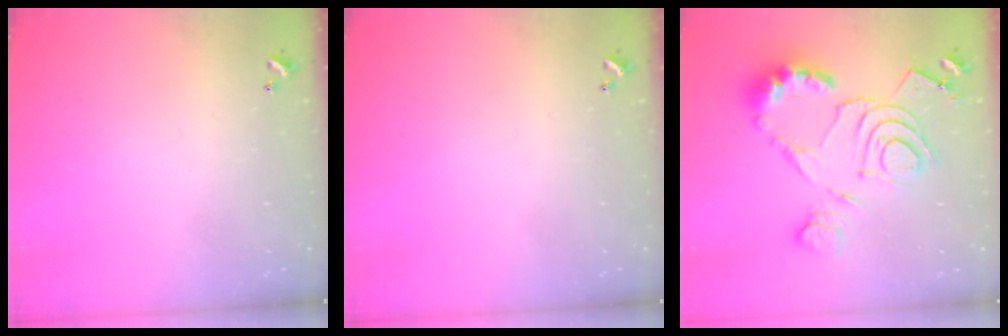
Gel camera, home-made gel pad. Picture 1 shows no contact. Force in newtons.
{"total": 0.0}
{"total": 17.3, "press": 17.1, "slide": 2.1}